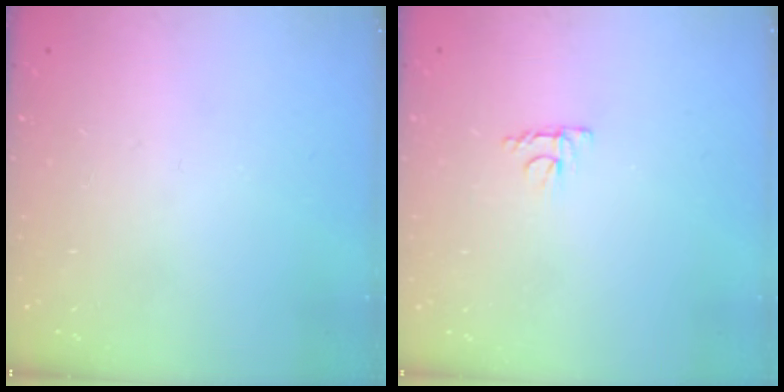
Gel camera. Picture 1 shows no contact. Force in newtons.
{"total": 4.1, "press": 4.0, "slide": 0.7}